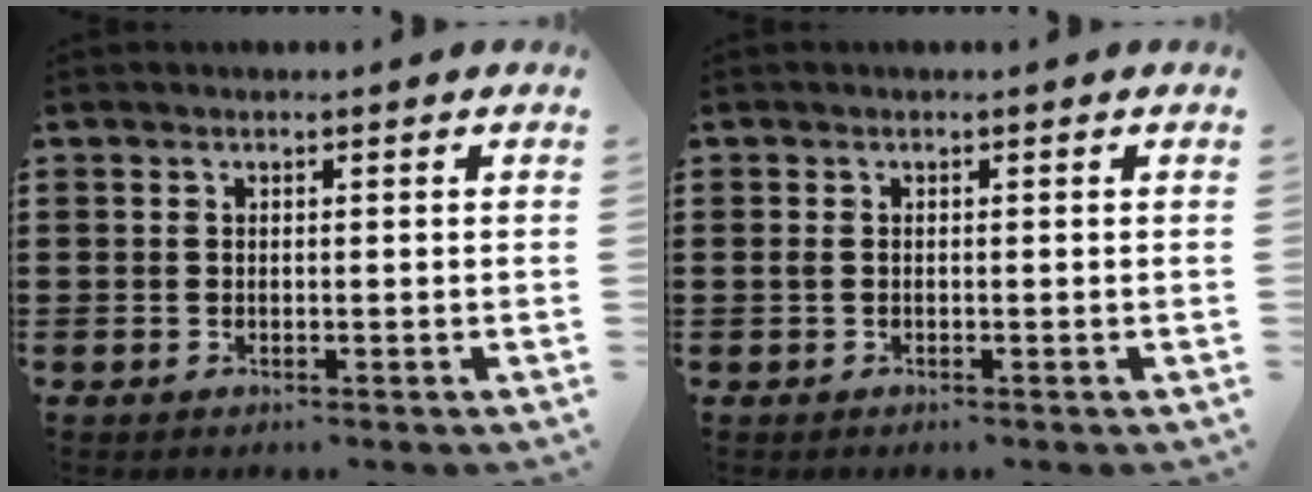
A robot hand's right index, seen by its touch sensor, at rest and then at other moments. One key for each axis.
{"total": 0.6, "fx": 0.0, "fy": 0.3, "fz": 0.5, "tx": -0.018, "ty": -0.001, "tz": -0.003}